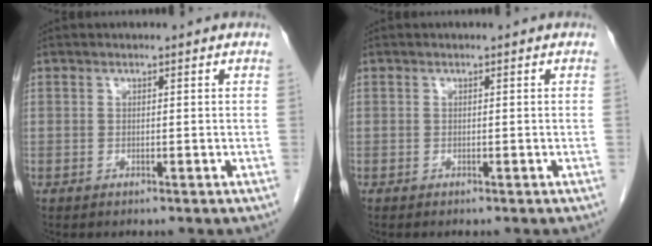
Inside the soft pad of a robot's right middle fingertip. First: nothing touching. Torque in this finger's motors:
{"motor_torque": [0.01, 0.02, 0.00, 0.00]}